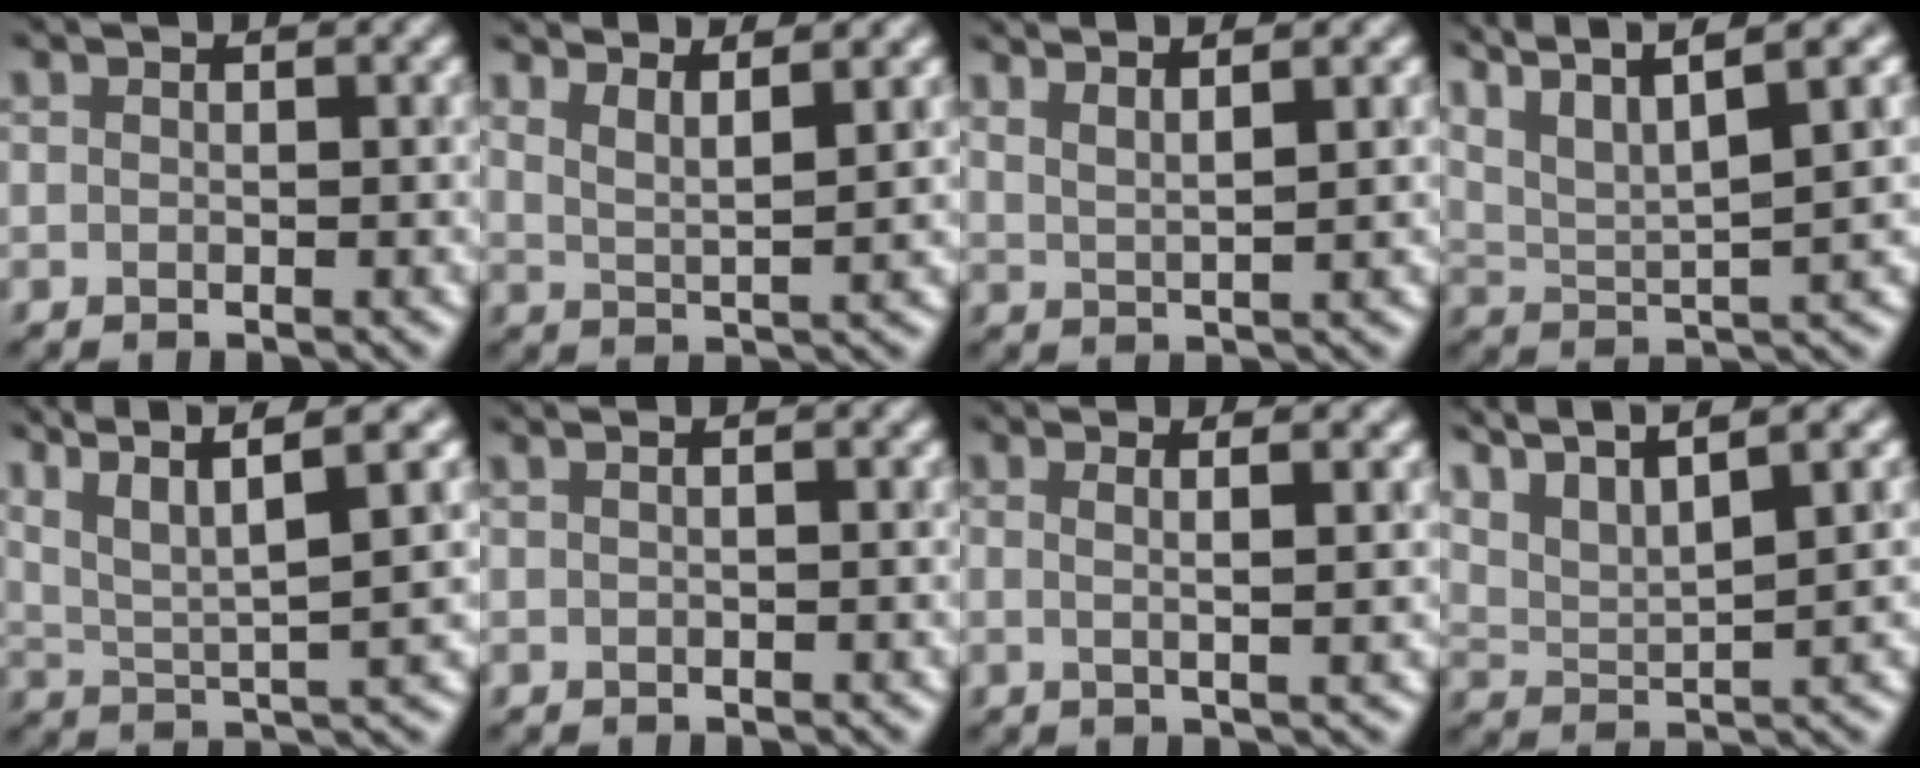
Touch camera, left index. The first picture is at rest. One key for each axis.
{"total": 3.2, "fx": 2.8, "fy": 0.3, "fz": 1.6, "tx": -0.024, "ty": 0.004, "tz": 0.060}
{"total": 3.8, "fx": 3.1, "fy": 0.7, "fz": 2.1, "tx": -0.018, "ty": 0.020, "tz": 0.034}
{"total": 9.4, "fx": 6.6, "fy": 2.1, "fz": 6.3, "tx": -0.127, "ty": 0.028, "tz": 0.113}
{"total": 8.1, "fx": 4.8, "fy": 1.6, "fz": 6.3, "tx": -0.119, "ty": 0.023, "tz": 0.100}
{"total": 1.7, "fx": 0.6, "fy": 1.0, "fz": 1.2, "tx": 0.005, "ty": 0.010, "tz": -0.017}
{"total": 3.1, "fx": 1.0, "fy": 0.9, "fz": 2.8, "tx": -0.029, "ty": 0.016, "tz": -0.007}
{"total": 8.4, "fx": 6.8, "fy": 1.4, "fz": 4.8, "tx": -0.101, "ty": 0.030, "tz": 0.107}